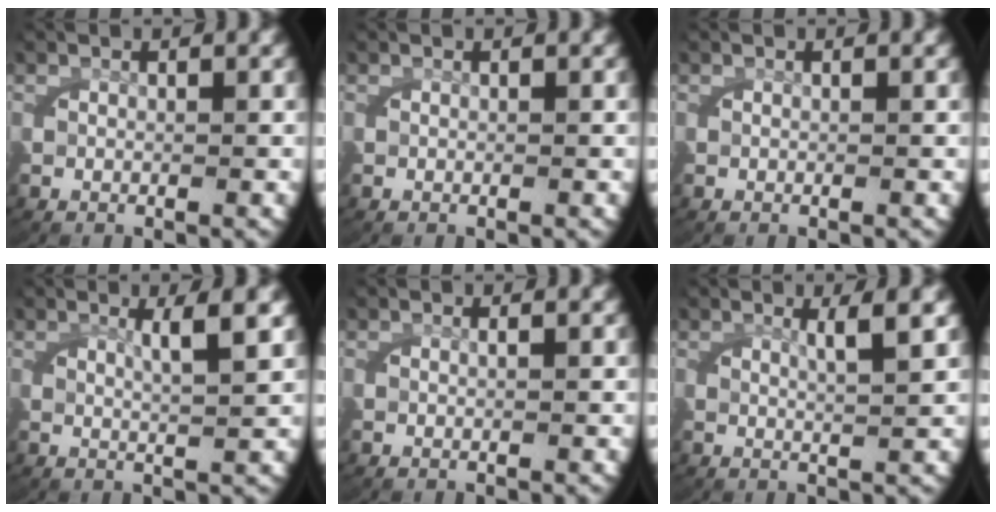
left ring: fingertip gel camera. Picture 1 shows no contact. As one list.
[{"total": 0.0}, {"total": 0.0}, {"total": 3.0, "force": [1.4, -0.2, 2.7], "torque": [-0.047, -0.003, 0.029]}, {"total": 0.5, "force": [0.1, 0.0, 0.5], "torque": [-0.012, 0.002, 0.003]}, {"total": 2.5, "force": [1.2, -0.4, 2.2], "torque": [-0.040, -0.004, 0.027]}]